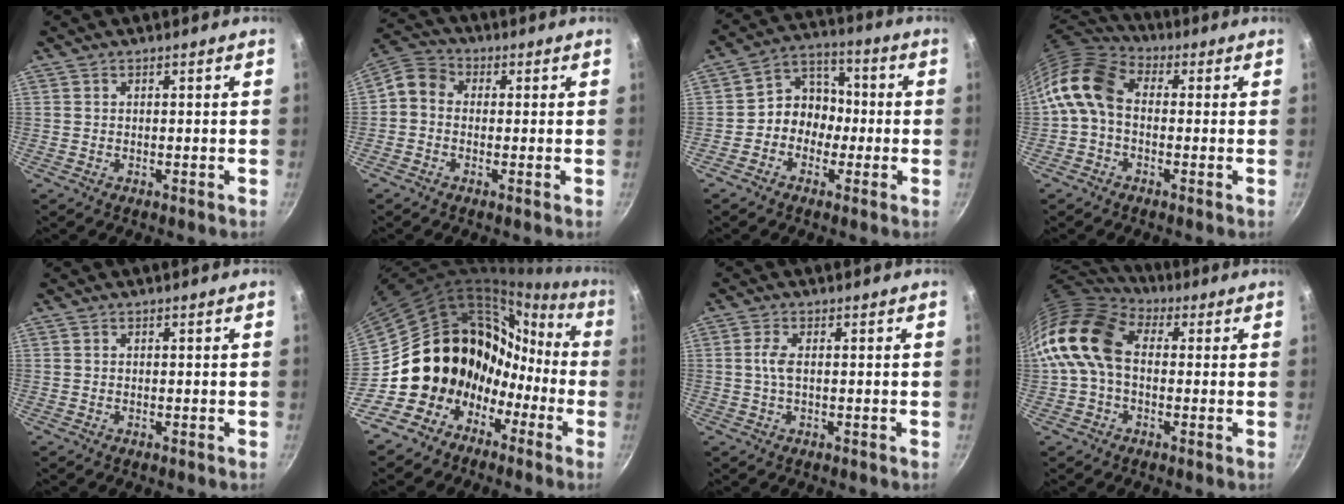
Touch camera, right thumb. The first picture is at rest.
{"total": 5.4, "force": [-0.6, 4.6, 2.9], "torque": [-0.052, 0.025, -0.032]}
{"total": 8.3, "force": [-1.7, 7.2, 3.8], "torque": [-0.011, 0.039, -0.044]}
{"total": 10.8, "force": [-0.4, 7.8, 7.5], "torque": [-0.134, 0.032, -0.029]}
{"total": 0.0}
{"total": 14.9, "force": [-2.9, 13.8, 4.6], "torque": [0.000, 0.076, -0.049]}
{"total": 2.6, "force": [0.0, 0.9, 2.5], "torque": [-0.063, 0.005, -0.001]}
{"total": 13.4, "force": [0.5, 9.5, 9.5], "torque": [-0.164, 0.026, -0.011]}